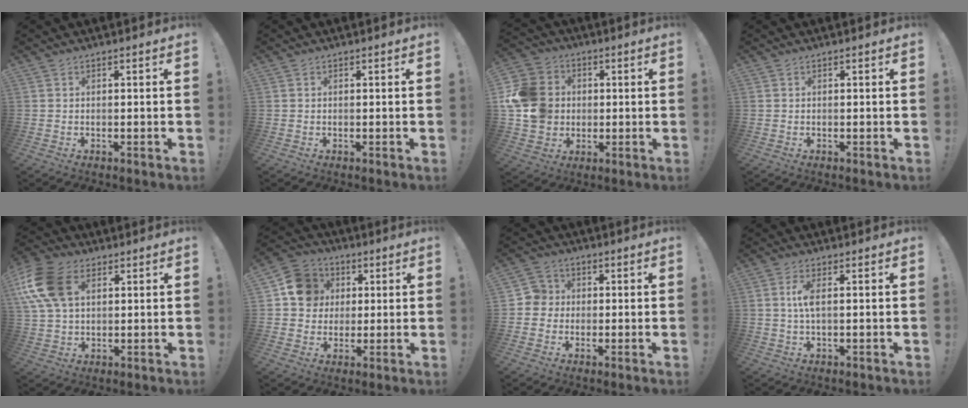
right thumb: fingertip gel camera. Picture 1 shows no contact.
{"total": 0.0}
{"total": 14.9, "force": [0.9, 13.3, 6.7], "torque": [-0.125, 0.014, 0.026]}
{"total": 0.0}
{"total": 16.3, "force": [5.1, 10.9, 11.1], "torque": [-0.214, -0.007, 0.097]}
{"total": 12.5, "force": [2.4, 11.3, 4.6], "torque": [-0.050, 0.008, 0.052]}
{"total": 5.1, "force": [-0.7, 5.0, 0.9], "torque": [-0.014, 0.013, -0.010]}
{"total": 4.5, "force": [0.6, 1.1, 4.3], "torque": [-0.082, -0.004, 0.005]}